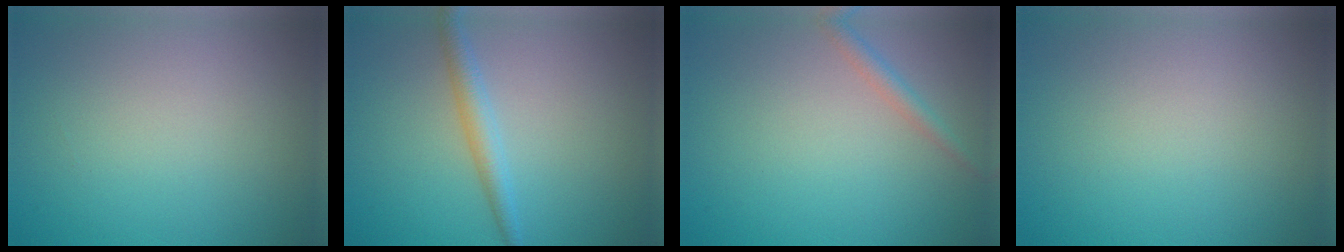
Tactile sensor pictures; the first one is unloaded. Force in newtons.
{"total": 2.3, "press": 2.3, "slide": 0.0}
{"total": 1.6, "press": 1.6, "slide": 0.1}
{"total": 0.0}